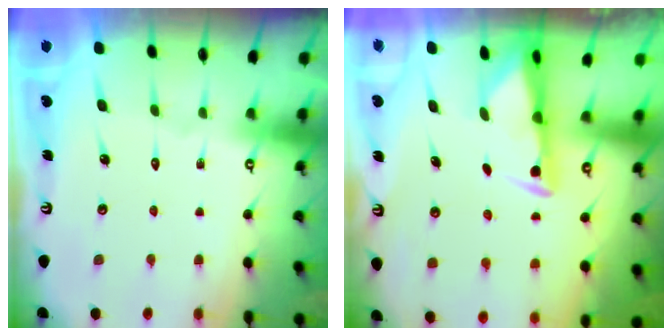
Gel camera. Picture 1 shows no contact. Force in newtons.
{"total": 3.0, "press": 3.0, "slide": 0.5}